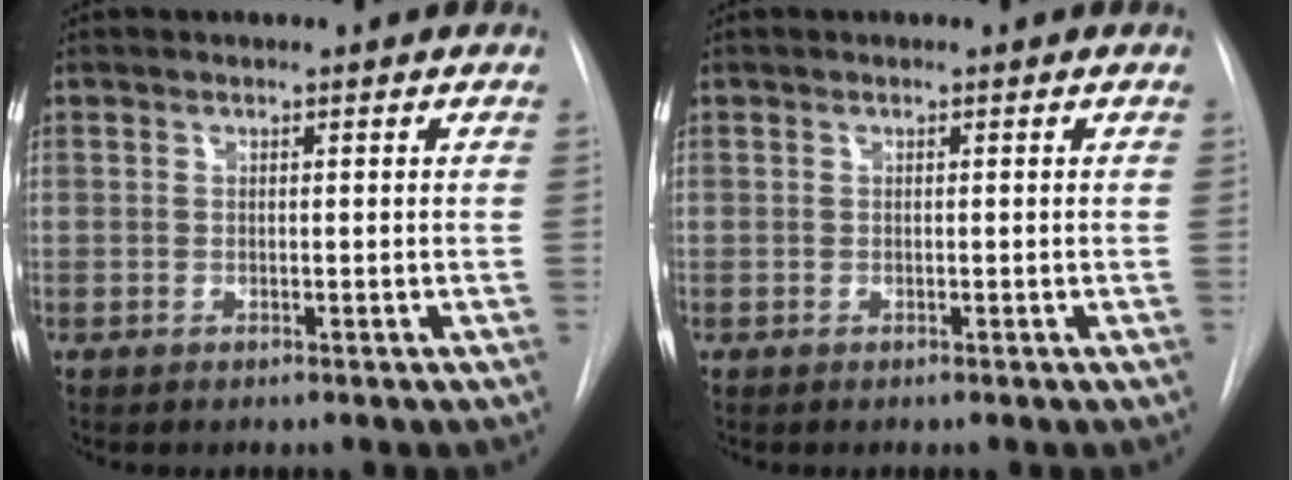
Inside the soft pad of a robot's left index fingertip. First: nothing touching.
{"total": 0.0}